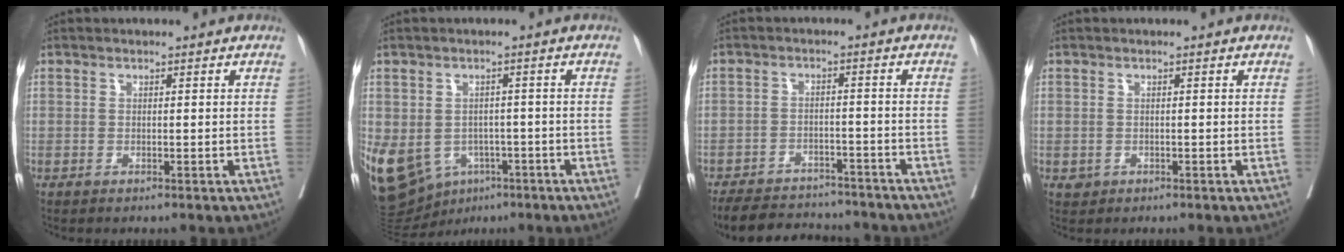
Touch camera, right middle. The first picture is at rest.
{"total": 16.2, "force": [-6.7, 12.5, 7.9], "torque": [-0.203, 0.003, -0.087]}
{"total": 14.0, "force": [-12.7, 4.2, 4.2], "torque": [-0.075, 0.004, -0.173]}
{"total": 1.0, "force": [-0.3, 0.9, 0.2], "torque": [-0.003, 0.003, 0.000]}